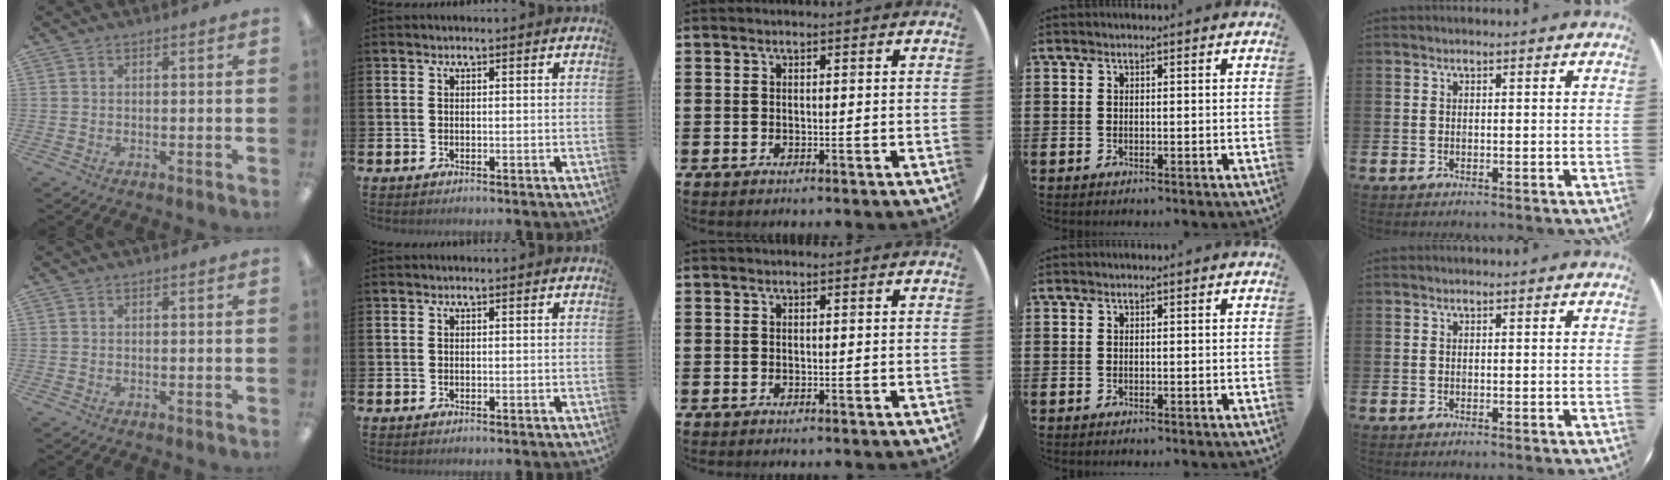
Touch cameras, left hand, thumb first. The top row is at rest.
{}